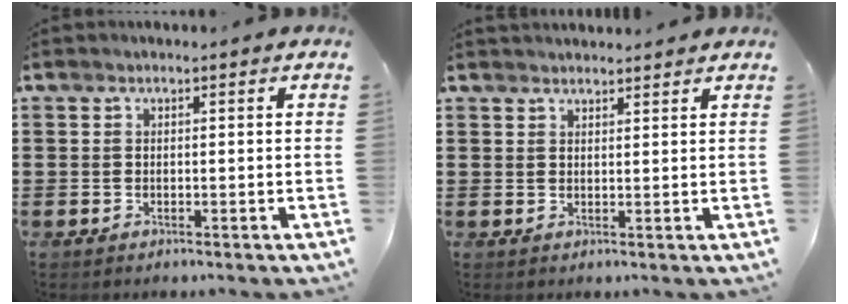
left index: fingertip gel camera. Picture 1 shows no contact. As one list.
[{"total": 1.6, "force": [1.5, 0.2, -0.1], "torque": [-0.001, 0.001, 0.031]}]